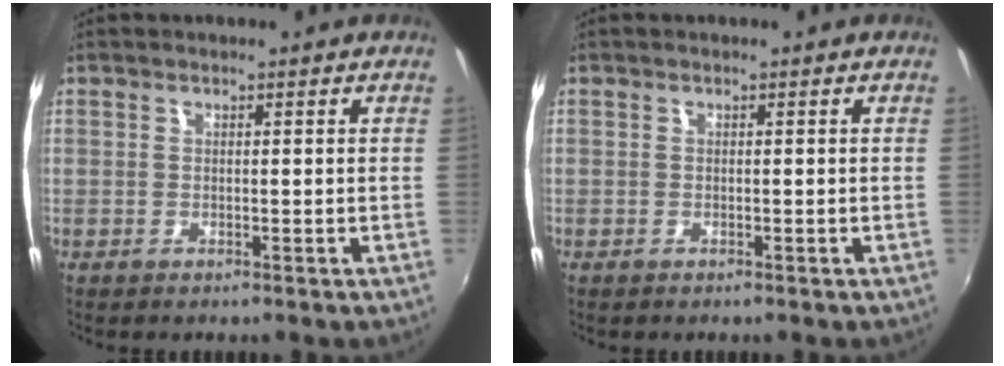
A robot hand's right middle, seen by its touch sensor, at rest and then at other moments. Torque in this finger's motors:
{"motor_torque": [0.28, -0.58, -0.11, 0.00]}